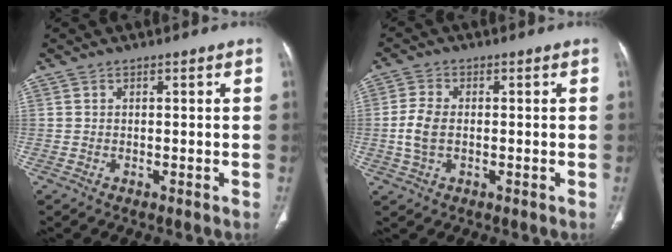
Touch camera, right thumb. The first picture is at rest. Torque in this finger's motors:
{"motor_torque": [-0.35, 0.42, 0.03, 0.21, 0.01]}